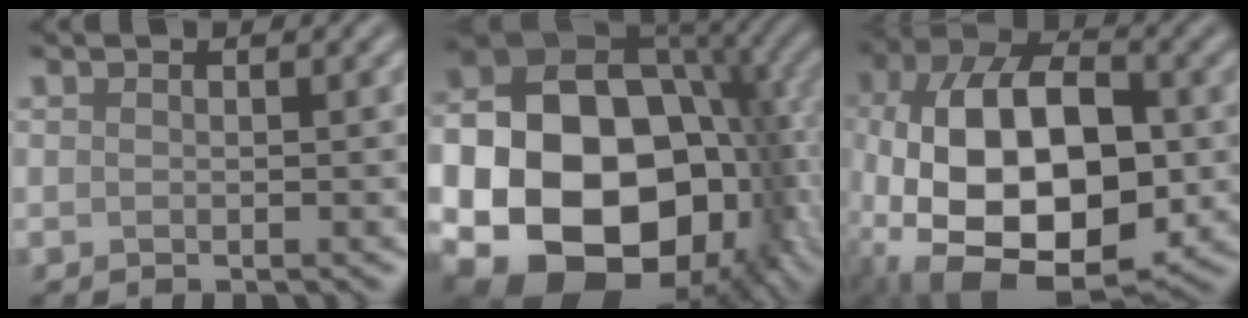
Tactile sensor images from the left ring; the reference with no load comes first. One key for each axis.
{"total": 22.1, "fx": -4.7, "fy": 16.7, "fz": 13.6, "tx": -0.222, "ty": -0.029, "tz": -0.084}
{"total": 15.3, "fx": -2.9, "fy": 8.8, "fz": 12.2, "tx": -0.213, "ty": -0.006, "tz": -0.056}